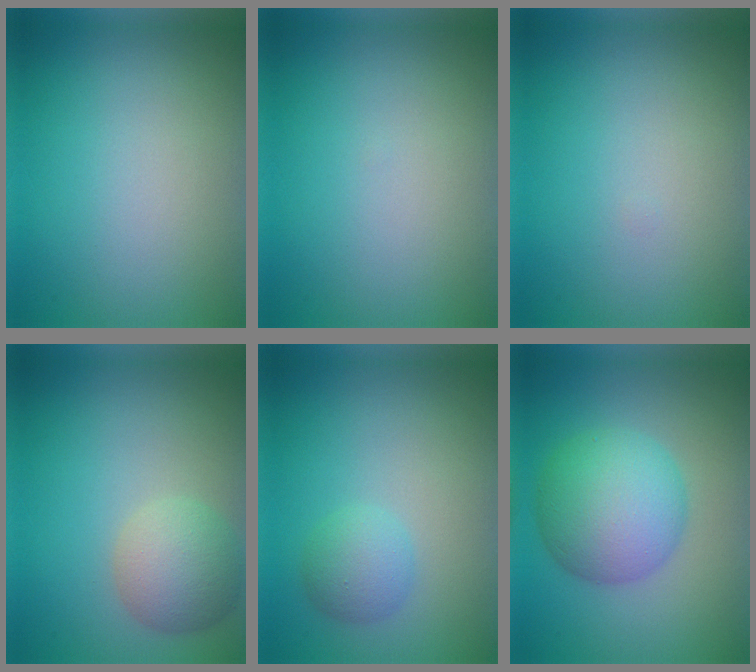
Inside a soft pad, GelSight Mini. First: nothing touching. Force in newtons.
{"total": 0.0}
{"total": 0.0}
{"total": 4.1, "press": 4.1, "slide": 0.2}
{"total": 2.3, "press": 2.3, "slide": 0.1}
{"total": 7.3, "press": 7.3, "slide": 0.0}